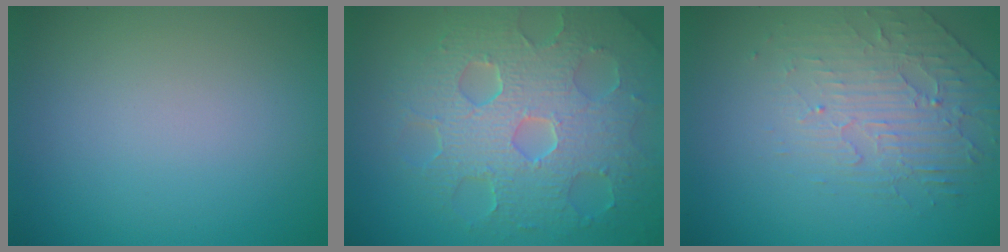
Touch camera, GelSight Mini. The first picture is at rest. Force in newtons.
{"total": 8.7, "press": 6.1, "slide": 6.1}
{"total": 2.5, "press": 1.8, "slide": 1.6}